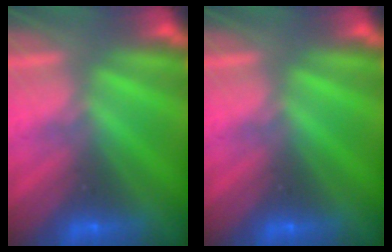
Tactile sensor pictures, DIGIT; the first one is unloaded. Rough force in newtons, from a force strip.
{"total": 0.0}